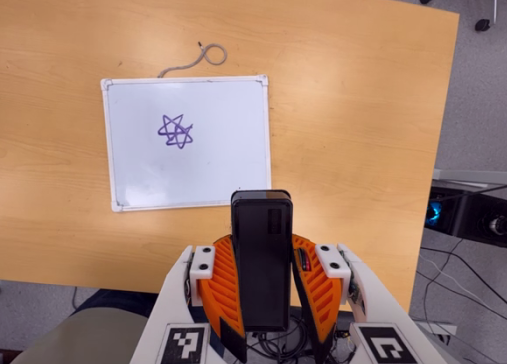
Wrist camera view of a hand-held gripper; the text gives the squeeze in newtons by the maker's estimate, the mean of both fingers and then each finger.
{"total": 10.3, "left": 8.6, "right": 11.9}